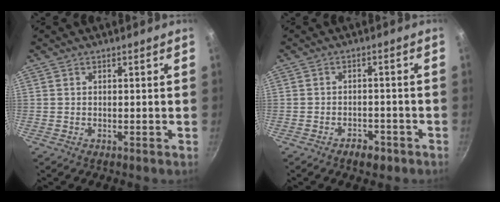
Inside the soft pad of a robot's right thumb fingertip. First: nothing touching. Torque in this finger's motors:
{"motor_torque": [-0.07, 0.01, -0.19, -0.02, 0.06]}